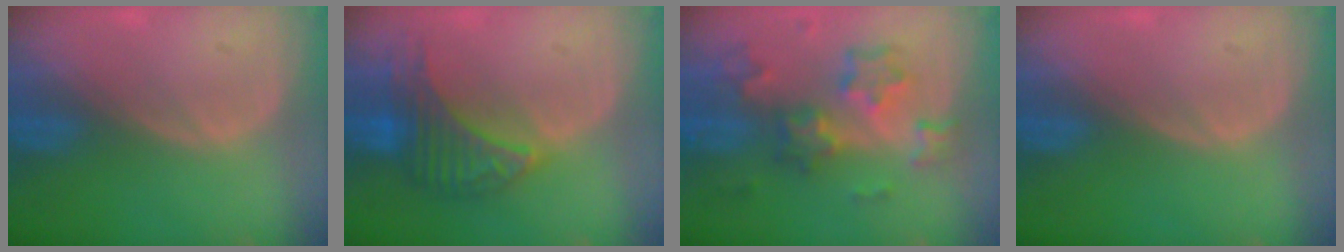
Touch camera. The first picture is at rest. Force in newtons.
{"total": 8.2, "press": 8.2, "slide": 0.4}
{"total": 8.7, "press": 7.7, "slide": 4.1}
{"total": 0.0}